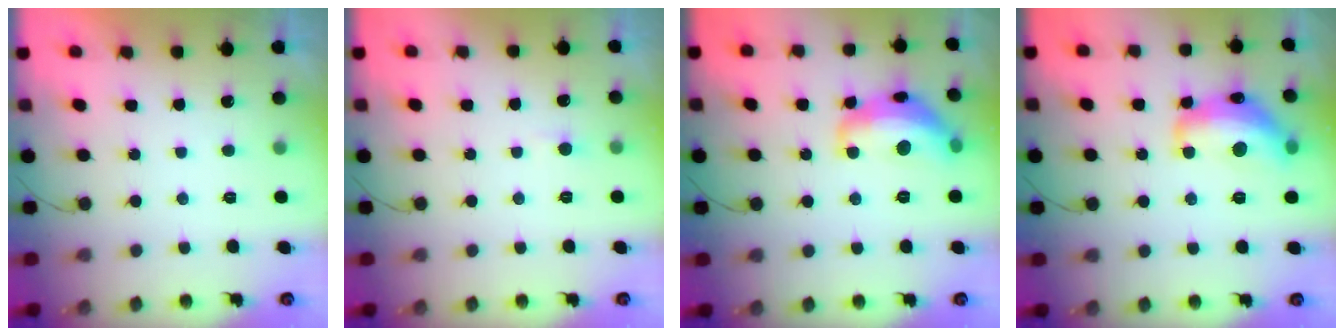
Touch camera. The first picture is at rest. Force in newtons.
{"total": 2.0, "press": 2.0, "slide": 0.2}
{"total": 15.7, "press": 15.6, "slide": 0.9}
{"total": 16.6, "press": 16.6, "slide": 0.9}